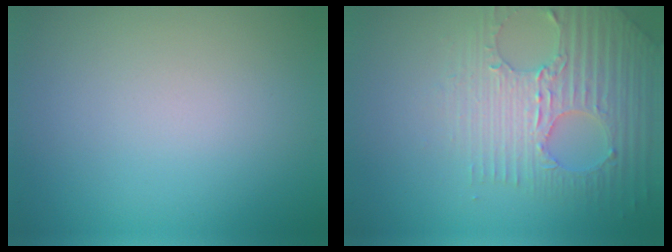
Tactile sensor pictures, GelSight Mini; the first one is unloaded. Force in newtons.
{"total": 3.9, "press": 3.7, "slide": 0.9}